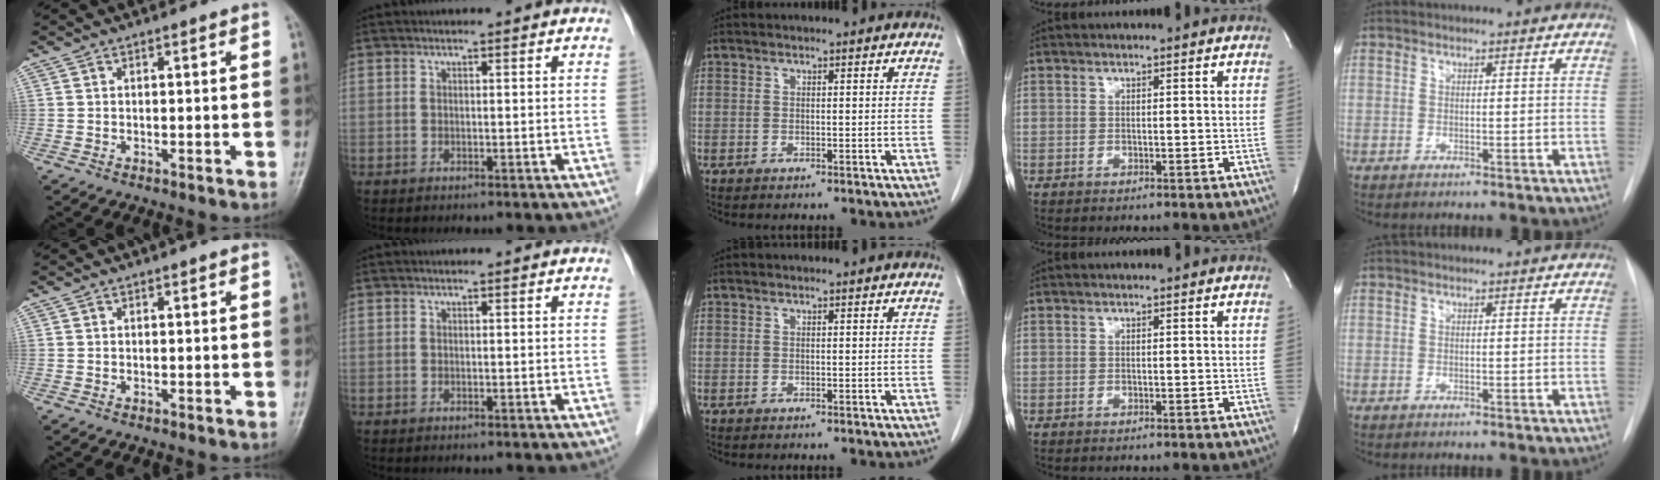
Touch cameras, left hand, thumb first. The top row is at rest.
{}